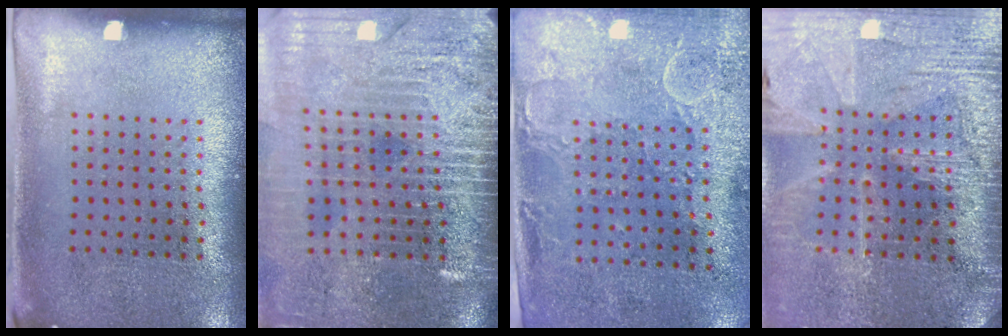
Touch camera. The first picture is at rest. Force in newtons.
{"total": 4.5, "press": 3.8, "slide": 2.4}
{"total": 3.0, "press": 2.3, "slide": 1.9}
{"total": 3.5, "press": 3.3, "slide": 1.2}